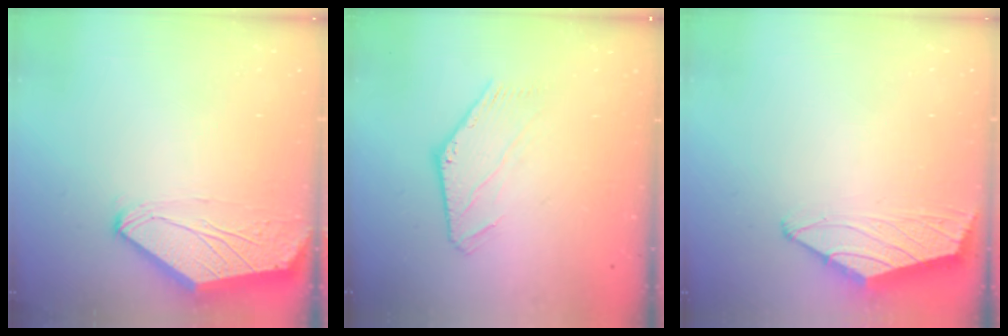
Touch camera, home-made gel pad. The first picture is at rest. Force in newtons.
{"total": 0.0}
{"total": 1.4, "press": 1.3, "slide": 0.5}